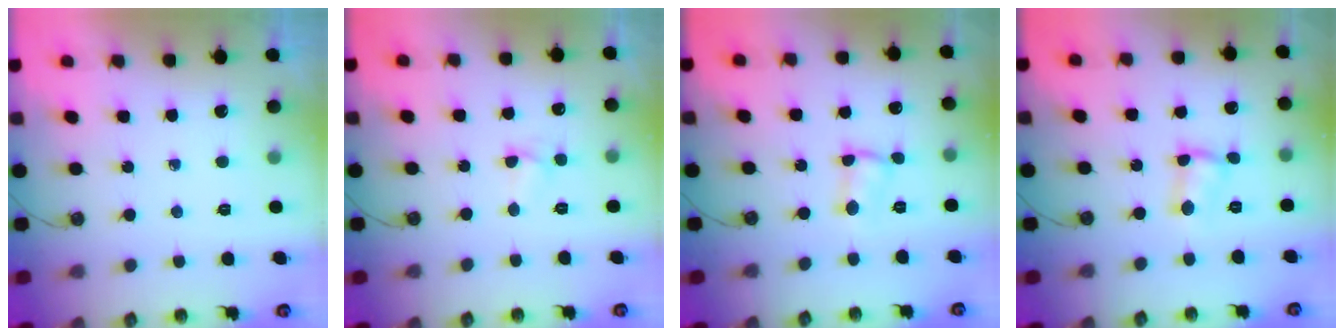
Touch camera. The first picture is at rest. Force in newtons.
{"total": 3.7, "press": 3.7, "slide": 0.4}
{"total": 2.5, "press": 2.5, "slide": 0.5}
{"total": 3.3, "press": 3.2, "slide": 0.3}